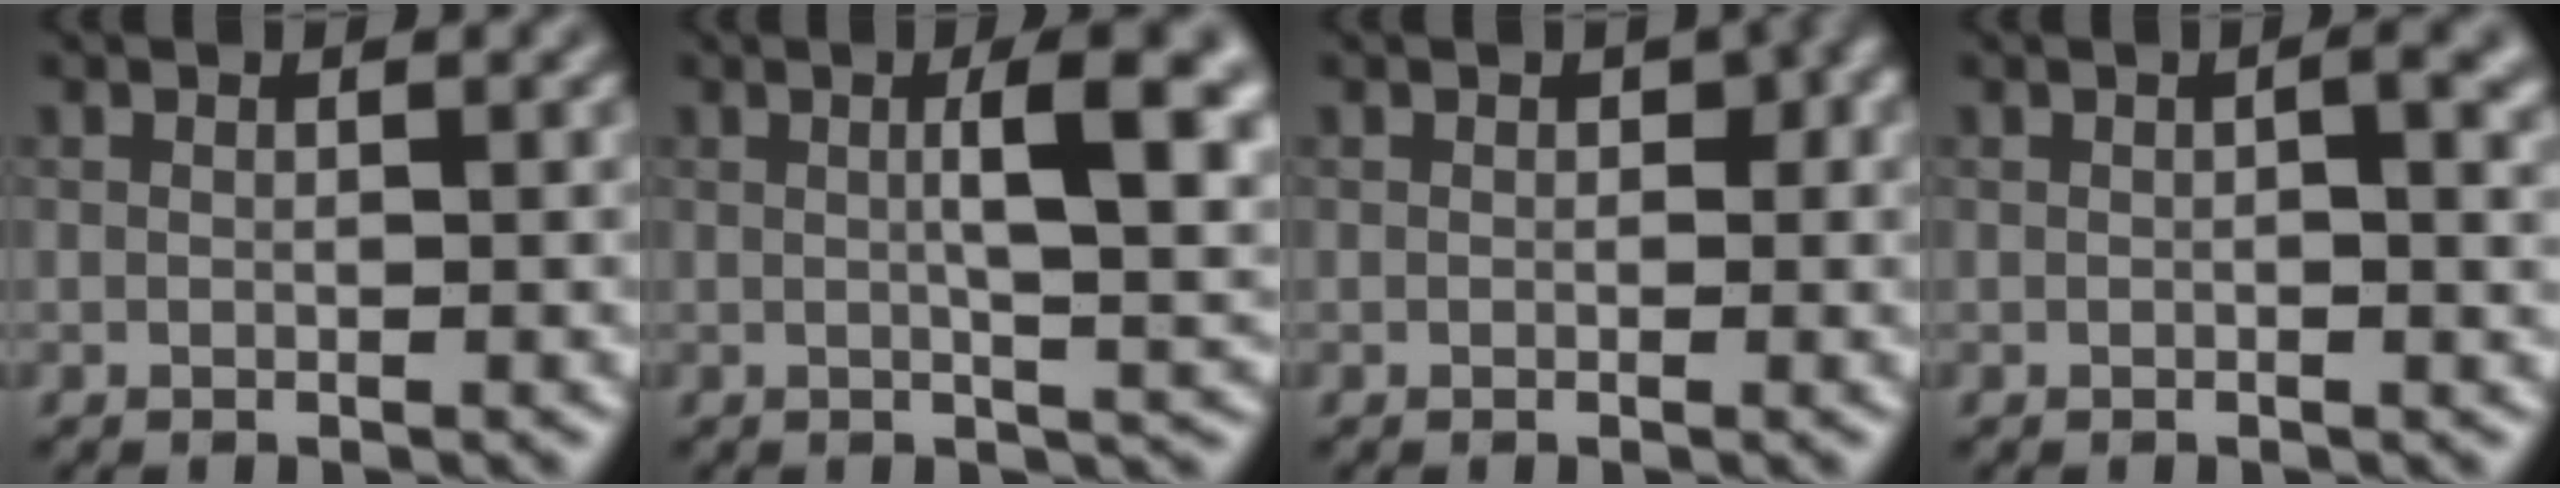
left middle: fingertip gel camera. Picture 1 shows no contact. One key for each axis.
{"total": 7.4, "fx": 1.3, "fy": 2.0, "fz": 7.0, "tx": -0.081, "ty": 0.007, "tz": 0.018}
{"total": 1.4, "fx": 0.2, "fy": 0.9, "fz": 1.0, "tx": -0.010, "ty": 0.000, "tz": 0.000}
{"total": 2.6, "fx": 0.5, "fy": 0.7, "fz": 2.5, "tx": -0.032, "ty": 0.003, "tz": 0.005}